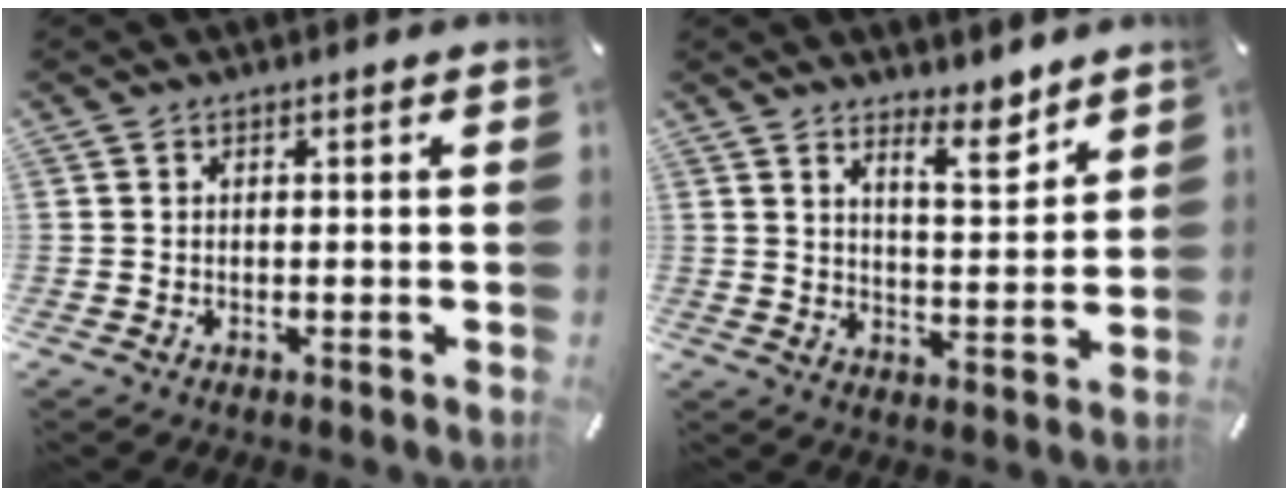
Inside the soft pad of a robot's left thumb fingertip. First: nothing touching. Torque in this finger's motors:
{"motor_torque": [0.65, -0.20, 0.09, -0.16, 0.01]}